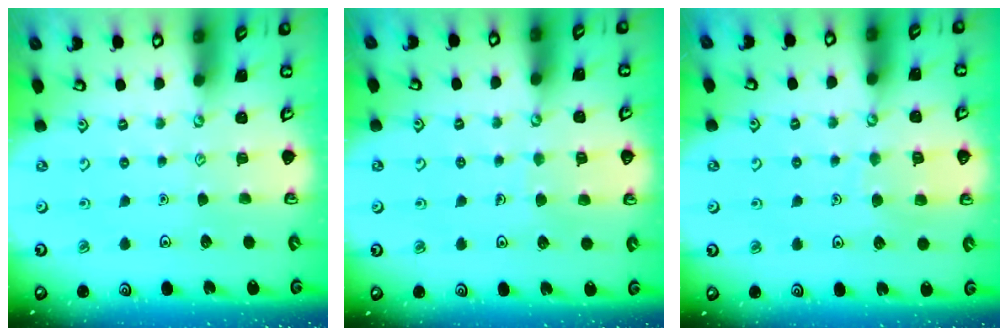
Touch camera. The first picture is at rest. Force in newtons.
{"total": 4.6, "press": 4.6, "slide": 0.4}
{"total": 7.0, "press": 7.0, "slide": 0.5}